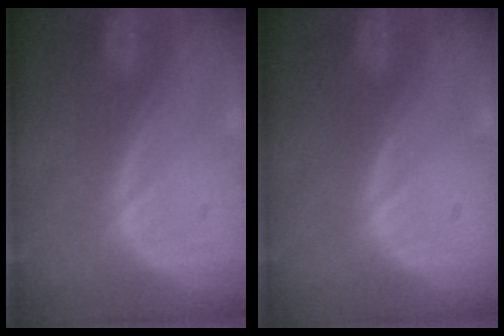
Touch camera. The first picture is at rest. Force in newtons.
{"total": 0.0}